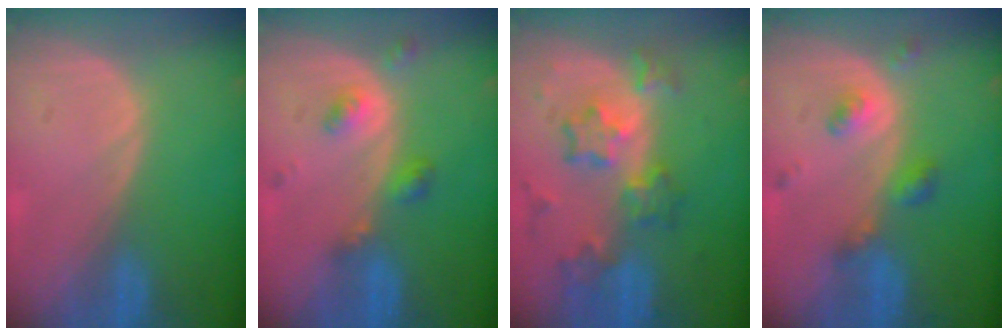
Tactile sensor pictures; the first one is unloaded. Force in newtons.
{"total": 4.6, "press": 4.1, "slide": 2.1}
{"total": 8.5, "press": 7.4, "slide": 4.1}
{"total": 5.1, "press": 4.5, "slide": 2.5}